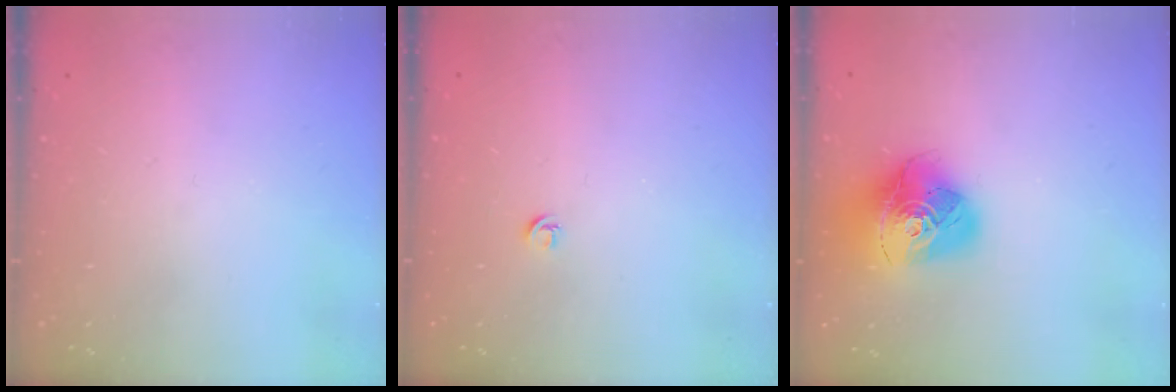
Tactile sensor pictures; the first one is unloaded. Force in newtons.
{"total": 3.9, "press": 3.9, "slide": 0.7}
{"total": 18.0, "press": 17.9, "slide": 1.9}